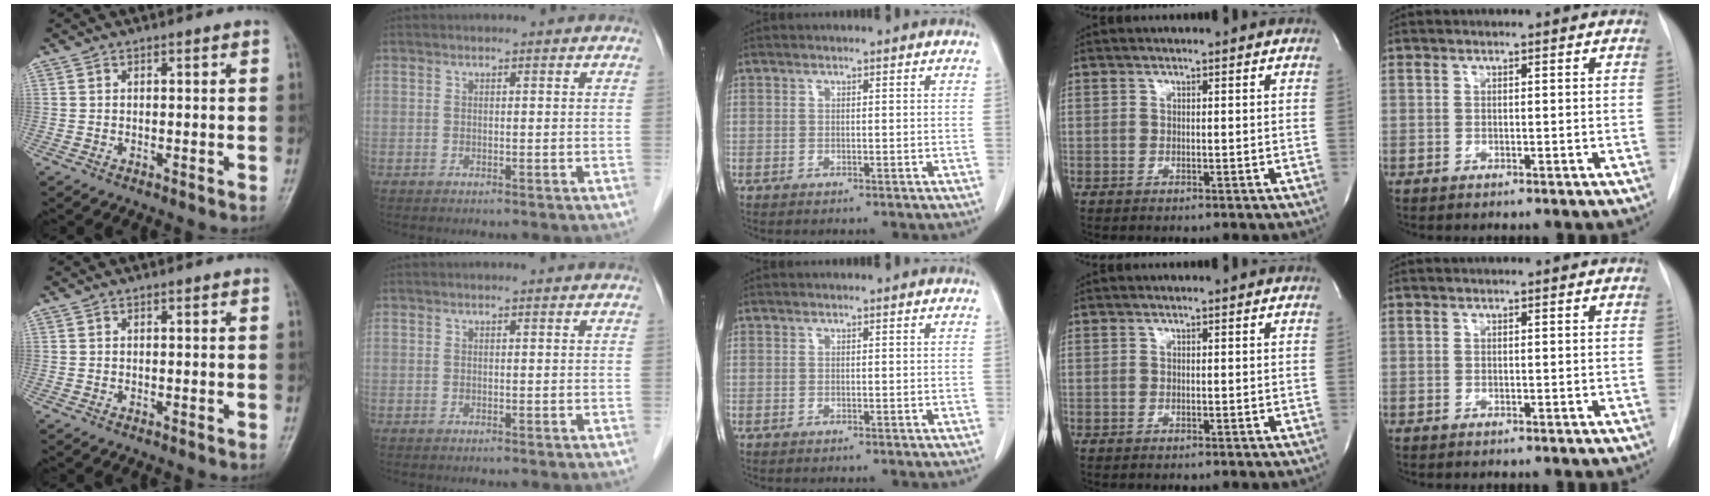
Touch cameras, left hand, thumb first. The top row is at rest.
{}